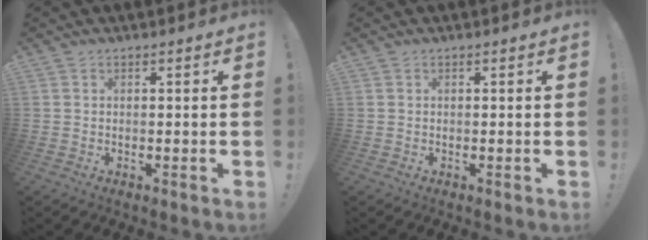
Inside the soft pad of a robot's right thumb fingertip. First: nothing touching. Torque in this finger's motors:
{"motor_torque": [-0.01, -0.02, -0.09, 0.04, 0.05]}